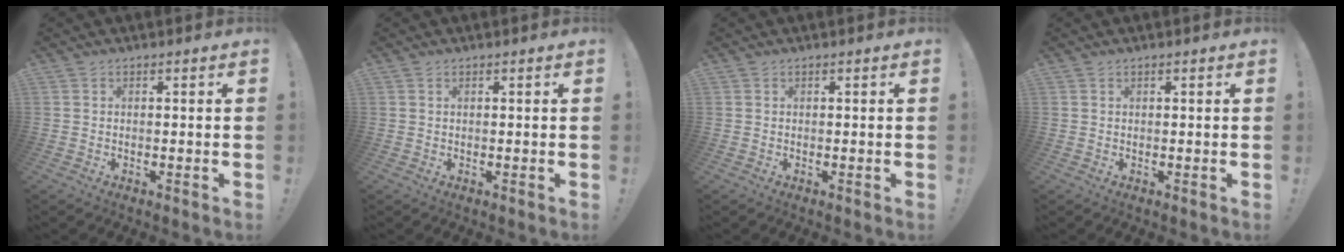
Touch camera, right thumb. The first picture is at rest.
{"total": 0.0}
{"total": 0.0}
{"total": 0.0}